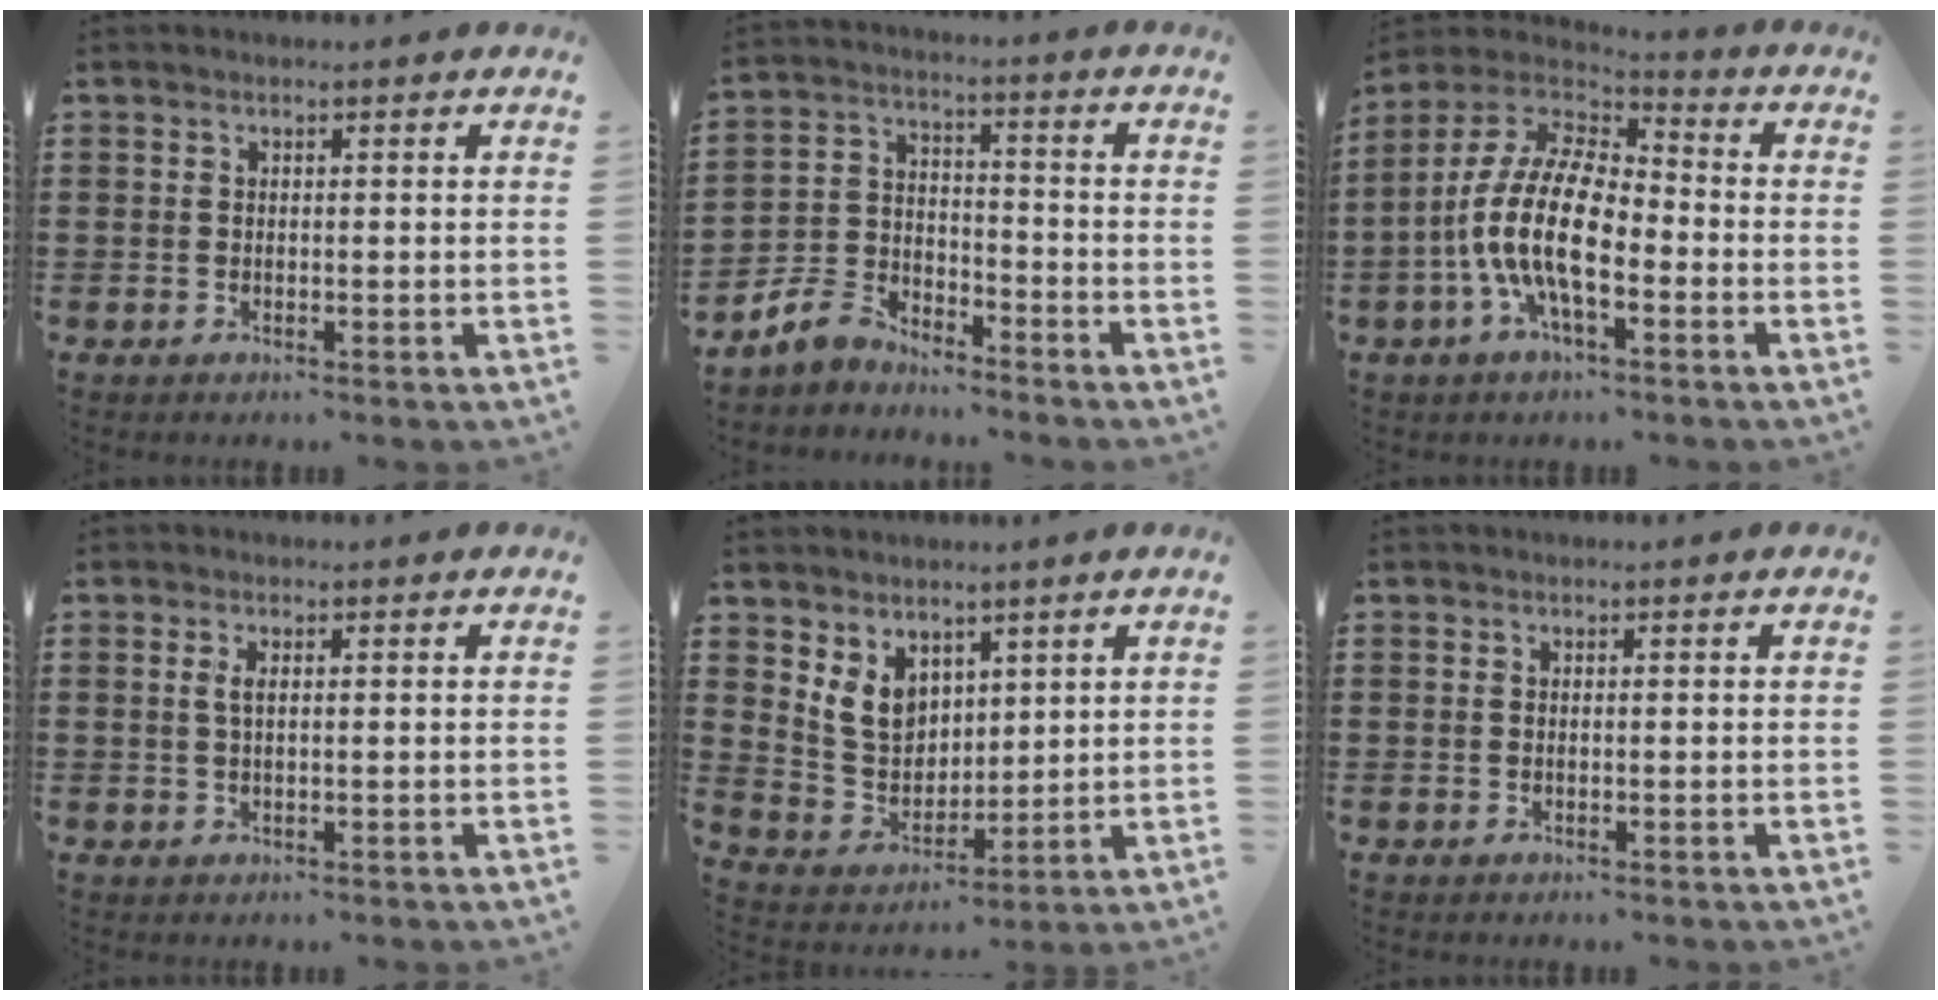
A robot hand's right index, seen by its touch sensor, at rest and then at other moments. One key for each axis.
{"total": 6.2, "fx": -5.7, "fy": 2.1, "fz": 1.1, "tx": -0.047, "ty": 0.010, "tz": -0.122}
{"total": 13.4, "fx": -3.5, "fy": 5.5, "fz": 11.7, "tx": -0.274, "ty": -0.009, "tz": -0.077}
{"total": 1.5, "fx": 0.3, "fy": 0.4, "fz": 1.4, "tx": -0.029, "ty": 0.003, "tz": 0.004}
{"total": 7.0, "fx": 3.5, "fy": 5.3, "fz": 2.9, "tx": -0.086, "ty": 0.004, "tz": 0.066}
{"total": 0.0}